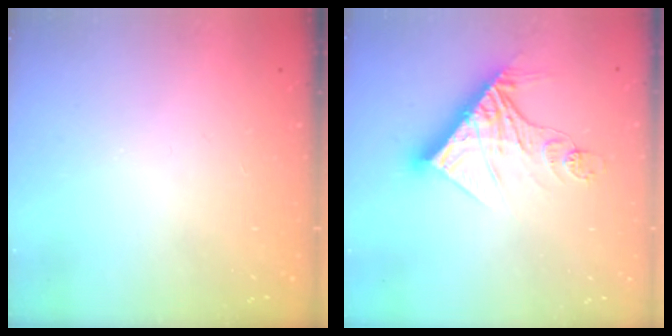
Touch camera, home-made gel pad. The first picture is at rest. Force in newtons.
{"total": 13.9, "press": 13.9, "slide": 0.7}